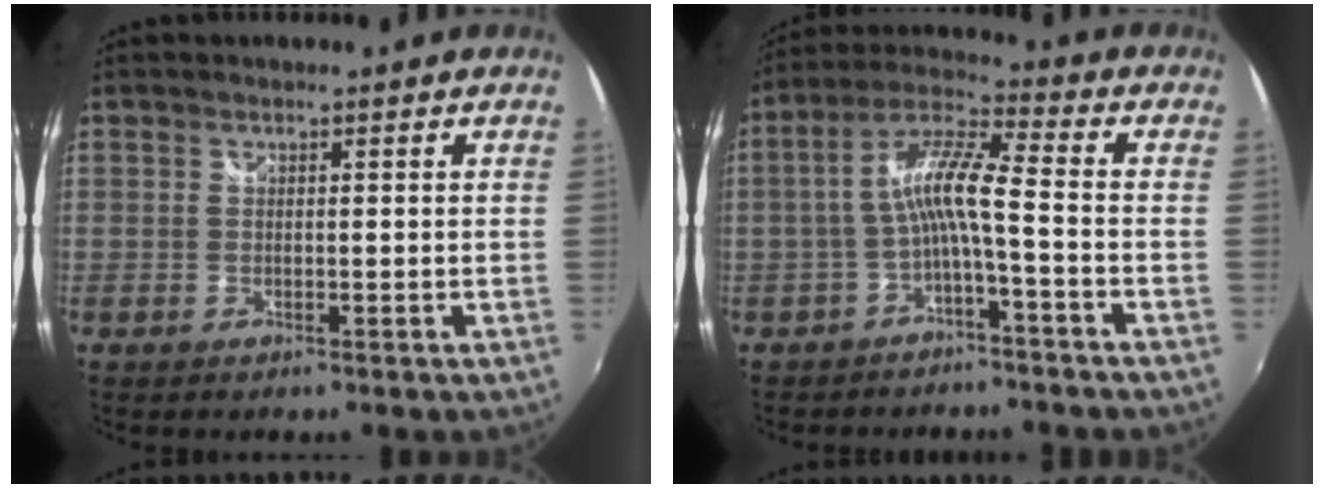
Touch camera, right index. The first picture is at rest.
{"total": 8.2, "force": [-2.6, 0.6, 7.8], "torque": [-0.177, 0.018, -0.046]}